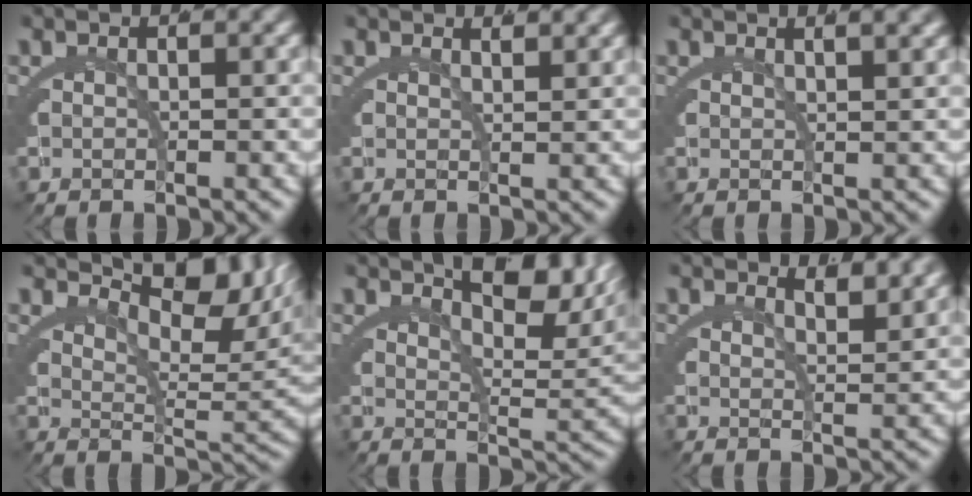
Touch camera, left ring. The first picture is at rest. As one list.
[{"total": 1.5, "force": [1.4, -0.2, 0.4], "torque": [-0.003, -0.003, 0.024]}, {"total": 1.9, "force": [1.5, -0.2, 1.1], "torque": [-0.010, 0.005, 0.022]}, {"total": 8.4, "force": [5.4, 2.0, 6.1], "torque": [-0.069, 0.013, 0.080]}, {"total": 8.6, "force": [6.0, 1.7, 5.9], "torque": [-0.053, 0.017, 0.087]}, {"total": 3.0, "force": [2.7, -0.4, 1.1], "torque": [-0.009, -0.004, 0.044]}]